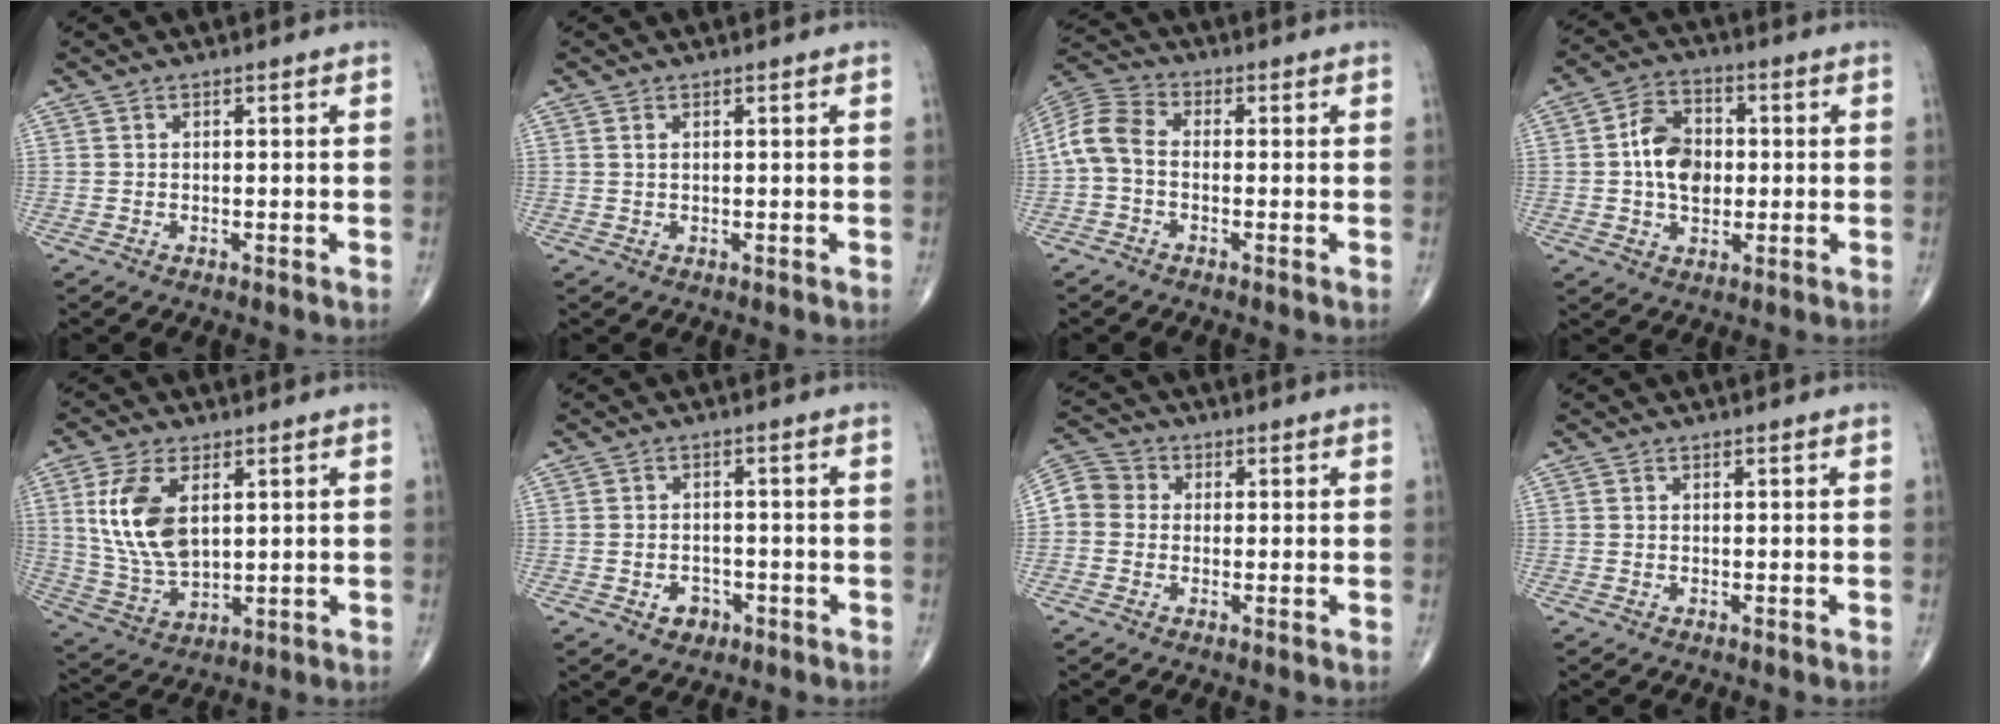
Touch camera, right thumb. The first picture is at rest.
{"total": 0.7, "force": [0.4, 0.3, 0.6], "torque": [-0.012, 0.005, 0.009]}
{"total": 7.2, "force": [-1.0, 4.7, 5.4], "torque": [-0.108, 0.022, -0.037]}
{"total": 9.7, "force": [0.2, 6.8, 6.9], "torque": [-0.099, 0.014, -0.003]}
{"total": 13.0, "force": [3.5, 7.1, 10.3], "torque": [-0.205, -0.014, 0.078]}
{"total": 3.5, "force": [-1.6, 2.7, 1.6], "torque": [-0.008, 0.009, -0.020]}
{"total": 6.3, "force": [-0.2, 5.7, 2.6], "torque": [-0.036, 0.017, -0.016]}
{"total": 0.0}